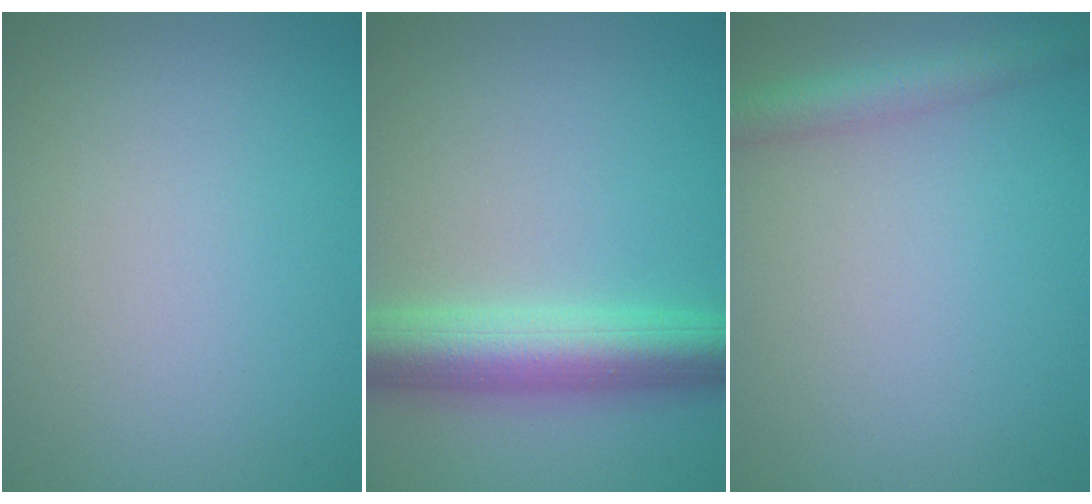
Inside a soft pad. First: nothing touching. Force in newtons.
{"total": 6.8, "press": 6.8, "slide": 0.2}
{"total": 2.9, "press": 2.9, "slide": 0.1}